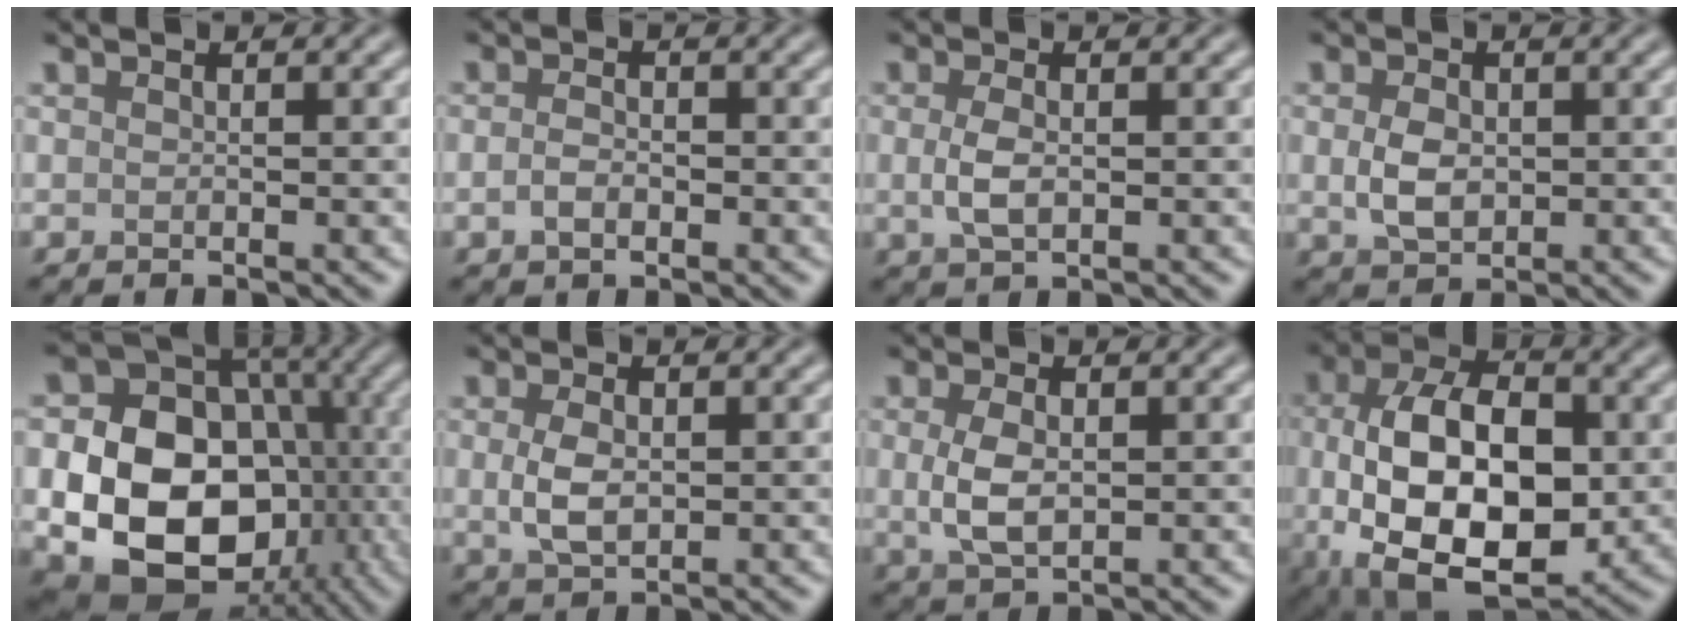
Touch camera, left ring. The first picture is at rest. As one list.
[{"total": 1.7, "force": [-0.5, 1.1, 1.2], "torque": [-0.023, 0.000, -0.013]}, {"total": 2.4, "force": [0.0, 1.2, 2.1], "torque": [-0.051, -0.003, 0.000]}, {"total": 3.2, "force": [0.0, 2.3, 2.2], "torque": [-0.049, -0.002, 0.000]}, {"total": 16.9, "force": [-2.9, 13.5, 9.7], "torque": [-0.153, -0.033, -0.054]}, {"total": 3.1, "force": [0.1, 1.9, 2.4], "torque": [-0.057, -0.002, 0.005]}, {"total": 3.4, "force": [0.2, 1.9, 2.8], "torque": [-0.066, -0.001, 0.006]}, {"total": 14.5, "force": [-0.9, 8.4, 11.8], "torque": [-0.198, -0.009, -0.007]}]